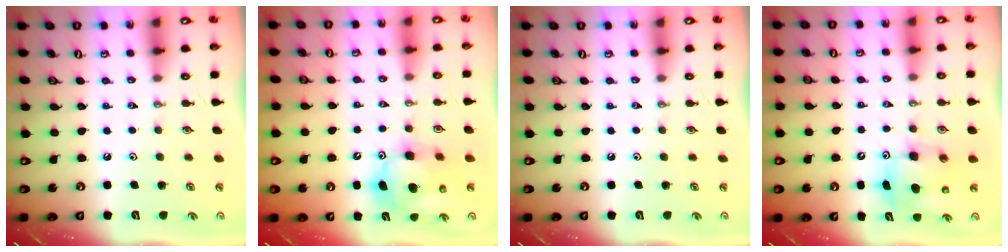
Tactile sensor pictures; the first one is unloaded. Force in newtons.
{"total": 13.0, "press": 12.7, "slide": 2.7}
{"total": 0.0}
{"total": 8.3, "press": 8.1, "slide": 1.9}